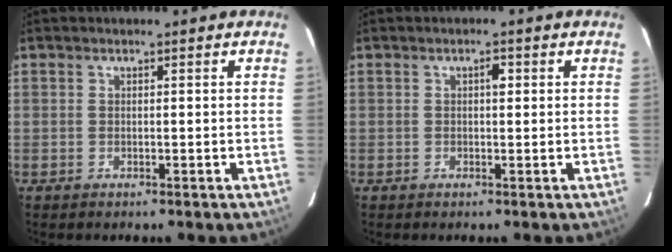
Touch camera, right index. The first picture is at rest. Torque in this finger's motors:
{"motor_torque": [0.00, 0.02, -0.01, 0.03]}